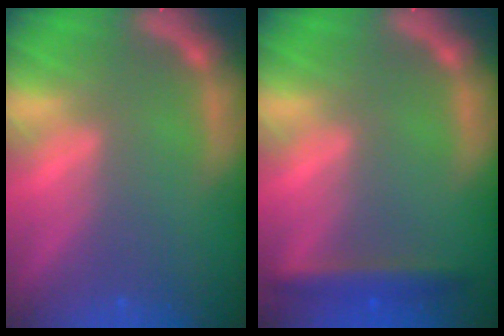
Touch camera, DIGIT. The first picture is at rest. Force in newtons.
{"total": 3.0}